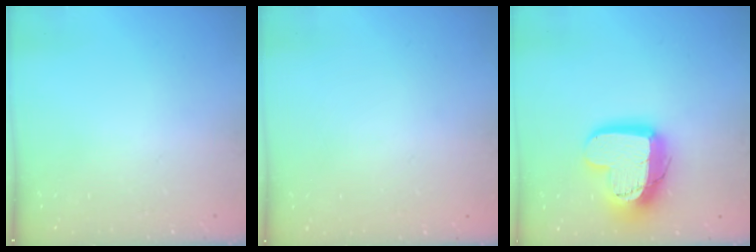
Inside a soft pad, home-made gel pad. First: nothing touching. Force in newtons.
{"total": 0.0}
{"total": 17.0, "press": 17.0, "slide": 1.7}